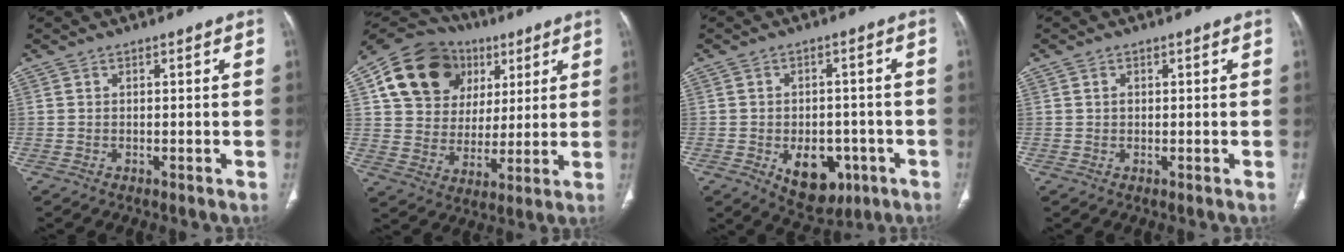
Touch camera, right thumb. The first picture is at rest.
{"total": 20.2, "force": [8.1, 16.0, 9.3], "torque": [-0.127, 0.012, 0.146]}
{"total": 10.4, "force": [-3.8, 6.9, 6.8], "torque": [-0.063, 0.016, -0.039]}
{"total": 0.9, "force": [0.2, 0.7, 0.4], "torque": [-0.007, 0.001, 0.004]}